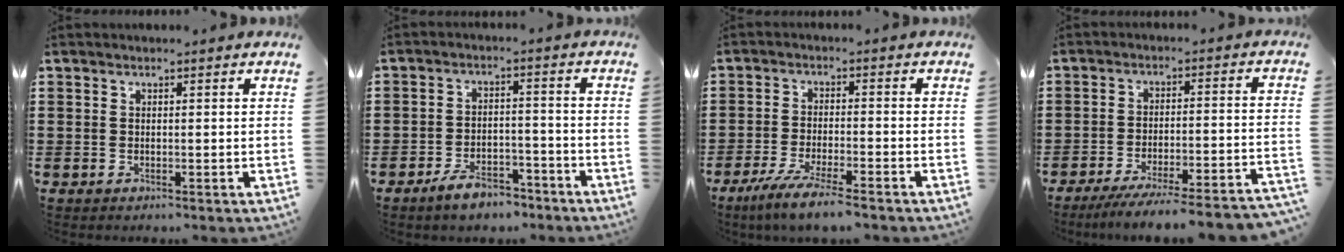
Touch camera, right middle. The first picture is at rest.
{"total": 5.1, "force": [-4.5, 1.6, 1.9], "torque": [-0.043, 0.009, -0.090]}
{"total": 5.2, "force": [-4.4, -0.2, 2.8], "torque": [-0.058, -0.015, -0.082]}
{"total": 6.3, "force": [-5.7, -0.5, 2.6], "torque": [-0.043, -0.011, -0.109]}